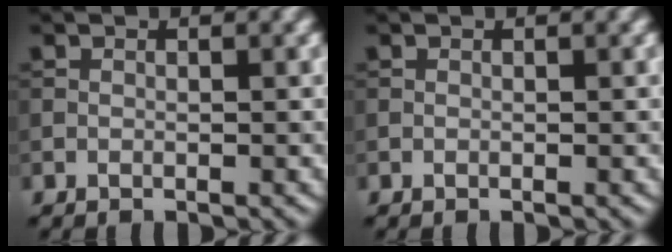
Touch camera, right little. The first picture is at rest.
{"total": 0.0}